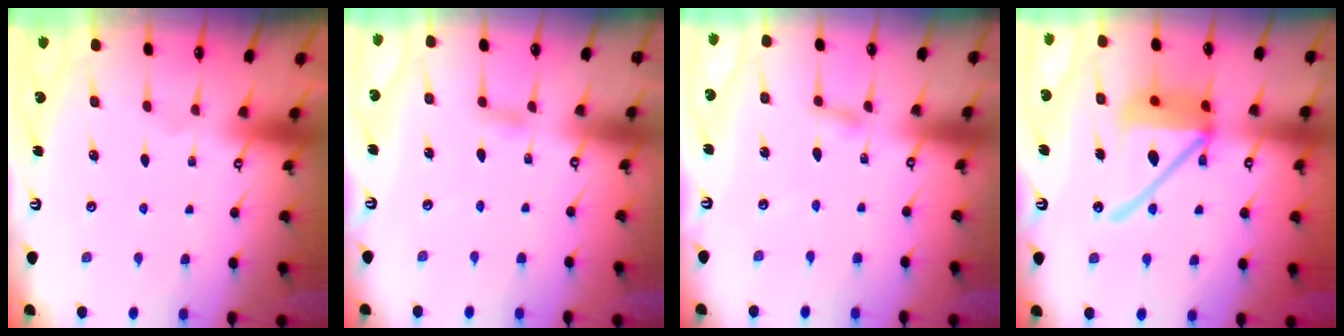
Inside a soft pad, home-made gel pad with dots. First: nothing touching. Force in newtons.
{"total": 5.3, "press": 5.3, "slide": 0.5}
{"total": 3.0, "press": 3.0, "slide": 0.3}
{"total": 18.1, "press": 17.9, "slide": 2.6}